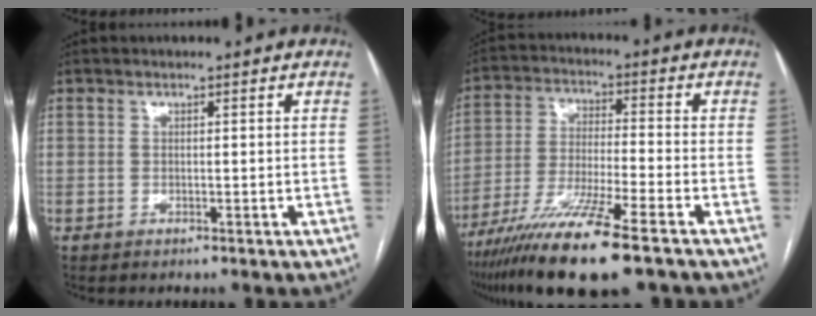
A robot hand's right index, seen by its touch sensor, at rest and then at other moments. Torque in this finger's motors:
{"motor_torque": [0.71, -0.72, 1.05, 0.21]}